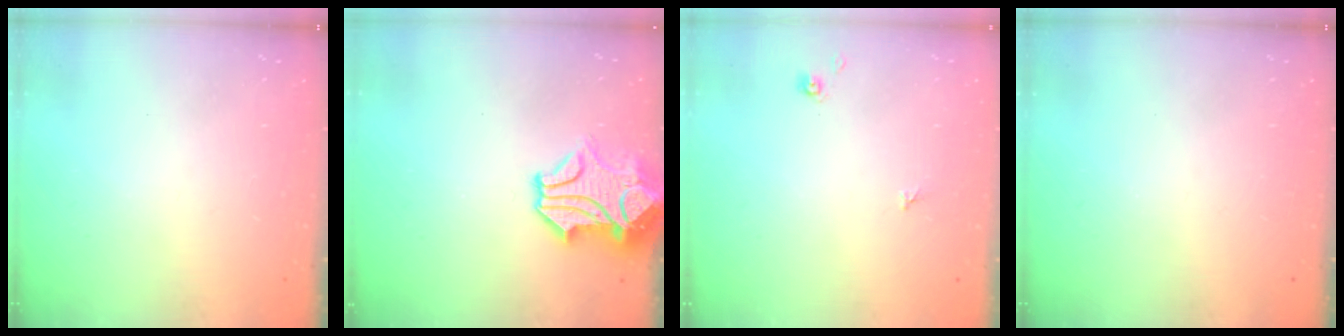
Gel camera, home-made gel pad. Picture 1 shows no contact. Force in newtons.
{"total": 3.1, "press": 2.9, "slide": 1.3}
{"total": 2.2, "press": 2.1, "slide": 0.3}
{"total": 0.0}